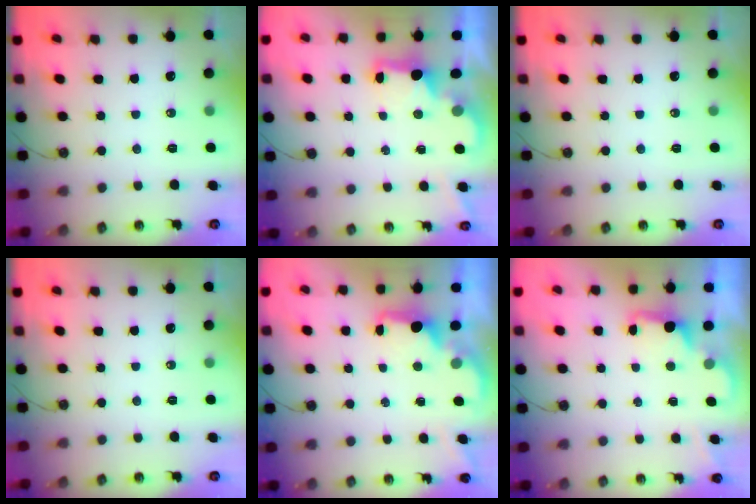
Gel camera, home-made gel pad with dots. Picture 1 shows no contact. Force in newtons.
{"total": 2.3, "press": 2.2, "slide": 0.8}
{"total": 0.0}
{"total": 0.0}
{"total": 1.8, "press": 1.6, "slide": 0.8}
{"total": 2.3, "press": 2.2, "slide": 0.7}